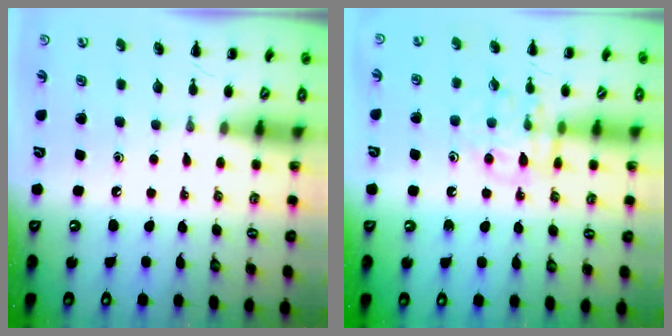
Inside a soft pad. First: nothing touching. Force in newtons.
{"total": 11.4, "press": 11.4, "slide": 0.7}